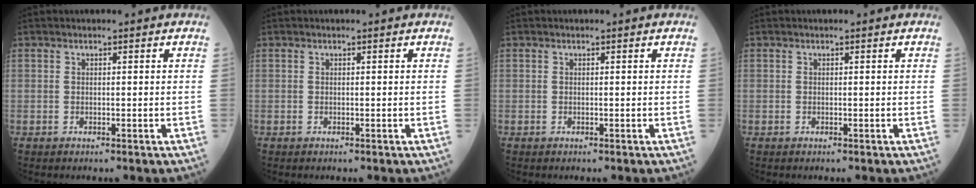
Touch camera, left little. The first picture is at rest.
{"total": 0.0}
{"total": 0.0}
{"total": 0.0}